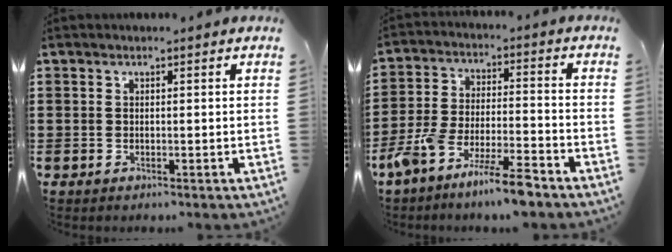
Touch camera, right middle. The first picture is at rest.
{"total": 9.3, "force": [-7.7, 0.9, 5.1], "torque": [-0.109, 0.004, -0.151]}